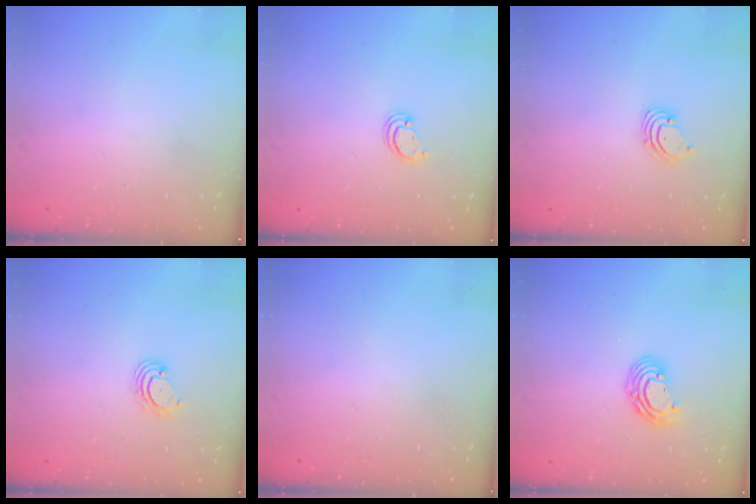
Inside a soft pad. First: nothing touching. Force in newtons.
{"total": 2.6, "press": 2.6, "slide": 0.2}
{"total": 1.6, "press": 1.6, "slide": 0.1}
{"total": 4.0, "press": 4.0, "slide": 0.5}
{"total": 0.0}
{"total": 7.6, "press": 7.6, "slide": 0.9}